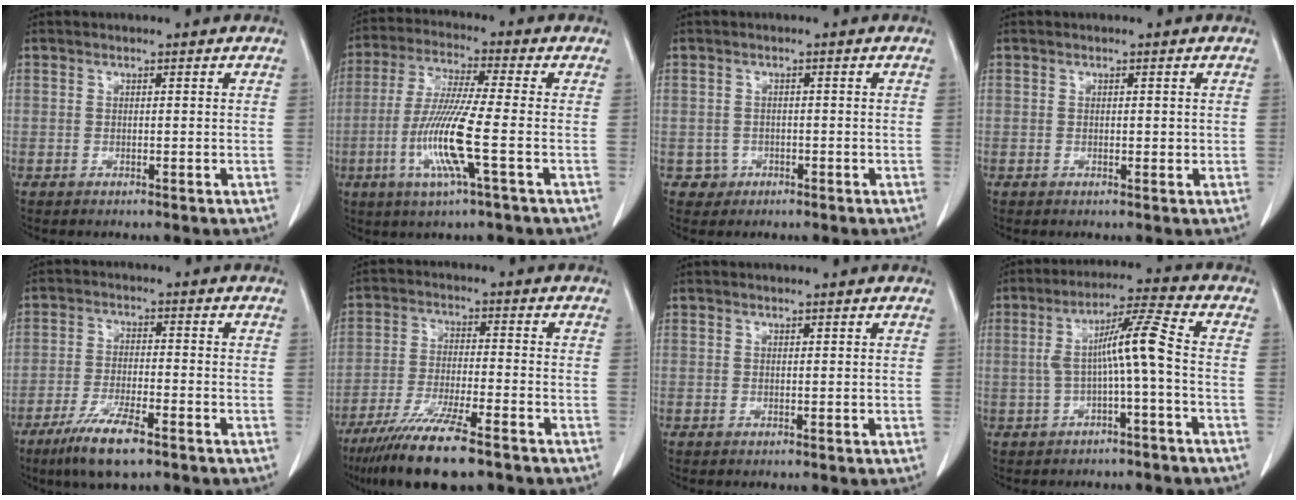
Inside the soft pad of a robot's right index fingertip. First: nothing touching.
{"total": 11.4, "force": [-3.1, -0.3, 10.9], "torque": [-0.226, -0.015, -0.068]}
{"total": 2.1, "force": [-0.7, 1.9, -0.3], "torque": [0.015, 0.012, -0.010]}
{"total": 0.9, "force": [0.1, 0.4, 0.8], "torque": [-0.013, -0.001, 0.003]}
{"total": 8.2, "force": [-5.4, 1.3, 6.0], "torque": [-0.119, -0.016, -0.094]}
{"total": 12.6, "force": [-9.2, 1.5, 8.6], "torque": [-0.156, -0.033, -0.157]}
{"total": 0.0}
{"total": 7.6, "force": [-0.9, -0.4, 7.5], "torque": [-0.136, 0.026, -0.014]}